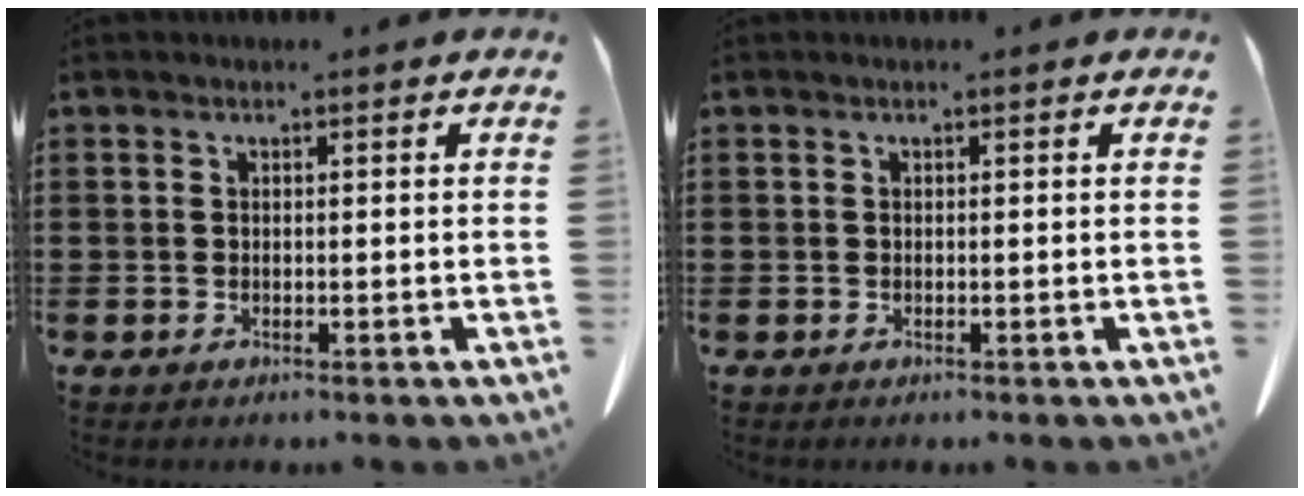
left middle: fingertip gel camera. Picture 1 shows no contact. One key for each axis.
{"total": 0.0}